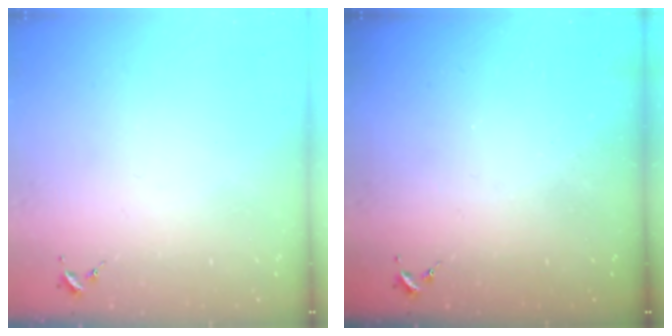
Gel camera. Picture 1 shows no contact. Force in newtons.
{"total": 0.0}